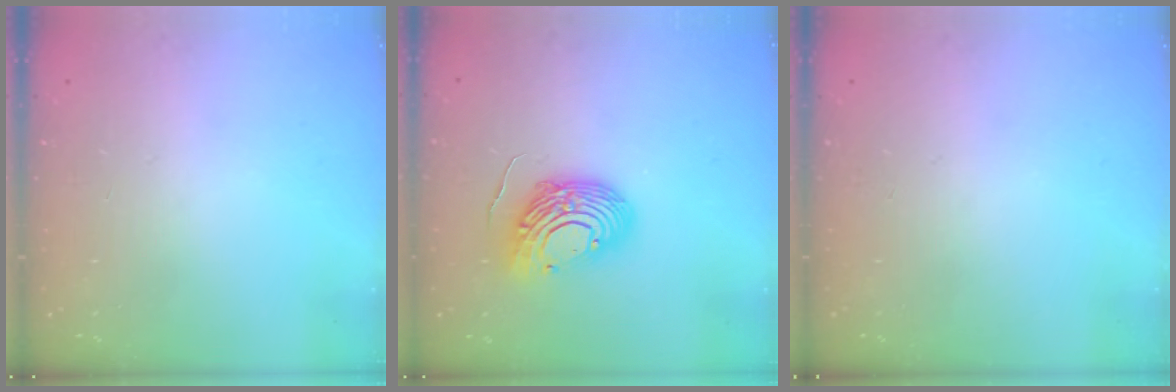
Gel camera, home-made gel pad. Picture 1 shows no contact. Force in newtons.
{"total": 12.9, "press": 12.9, "slide": 1.2}
{"total": 0.0}